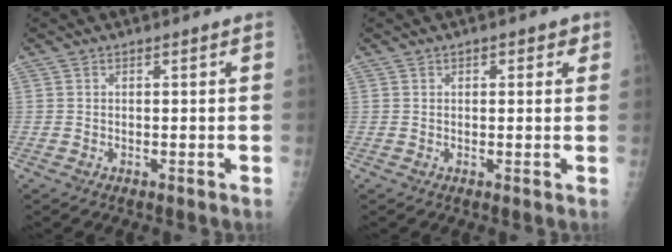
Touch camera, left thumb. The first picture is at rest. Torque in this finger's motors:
{"motor_torque": [-0.08, -0.11, 0.01, -0.11, -0.04]}